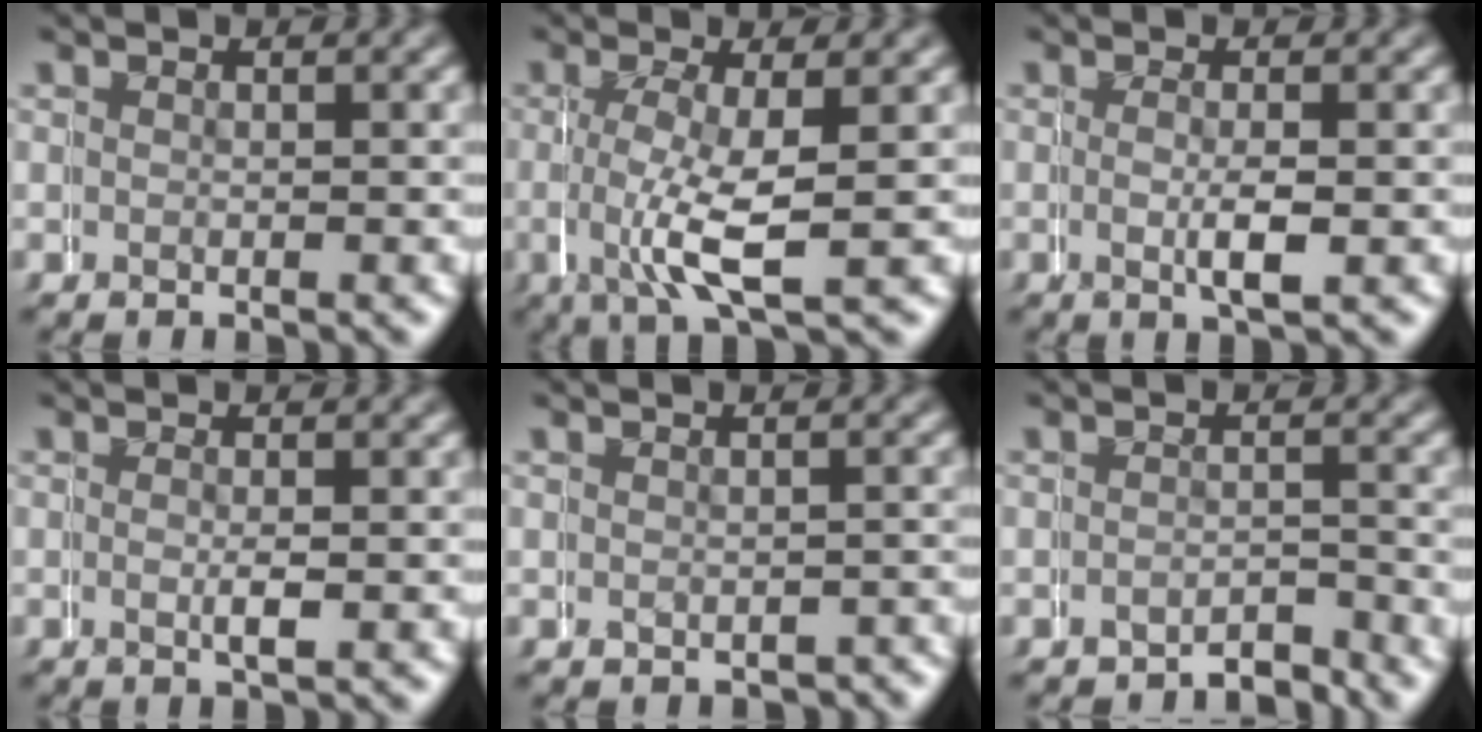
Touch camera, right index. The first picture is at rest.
{"total": 4.4, "force": [0.8, 1.1, 4.2], "torque": [-0.083, -0.004, 0.016]}
{"total": 1.1, "force": [0.4, -0.1, 1.0], "torque": [-0.010, 0.002, 0.004]}
{"total": 0.8, "force": [0.3, -0.1, 0.7], "torque": [0.000, 0.007, 0.003]}
{"total": 1.6, "force": [-1.3, 0.8, -0.2], "torque": [0.000, -0.001, -0.020]}
{"total": 2.7, "force": [-2.7, 0.5, -0.2], "torque": [0.012, -0.007, -0.046]}